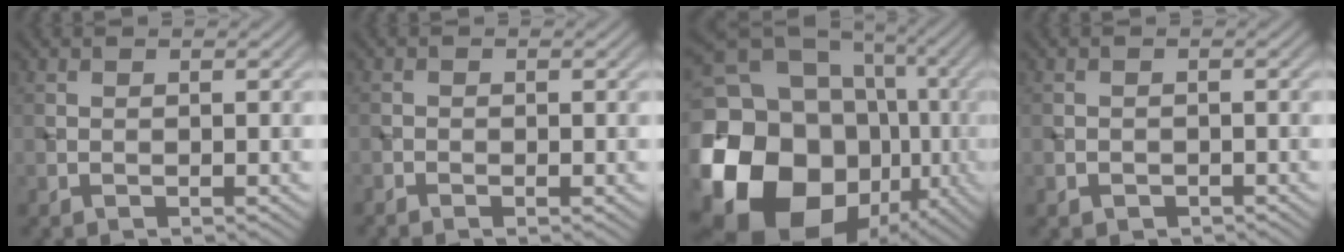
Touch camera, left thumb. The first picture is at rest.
{"total": 1.0, "force": [-0.7, 0.4, 0.5], "torque": [-0.011, -0.002, -0.014]}
{"total": 24.5, "force": [-5.1, 20.3, 12.7], "torque": [-0.264, -0.035, -0.133]}
{"total": 1.1, "force": [-0.7, 0.8, 0.3], "torque": [-0.003, -0.004, -0.014]}